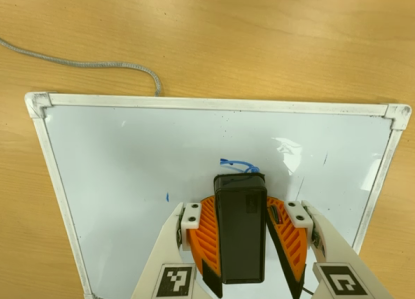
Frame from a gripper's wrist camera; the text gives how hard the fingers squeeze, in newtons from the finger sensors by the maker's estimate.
{"total": 13.0, "left": 14.8, "right": 11.2}